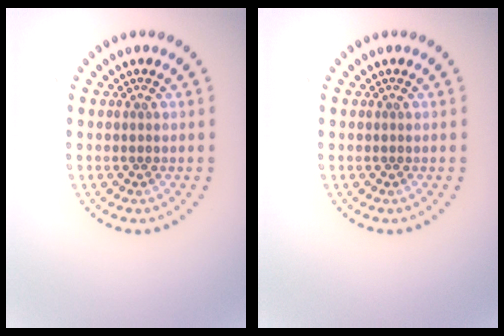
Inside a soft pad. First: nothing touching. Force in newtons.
{"total": 0.0}